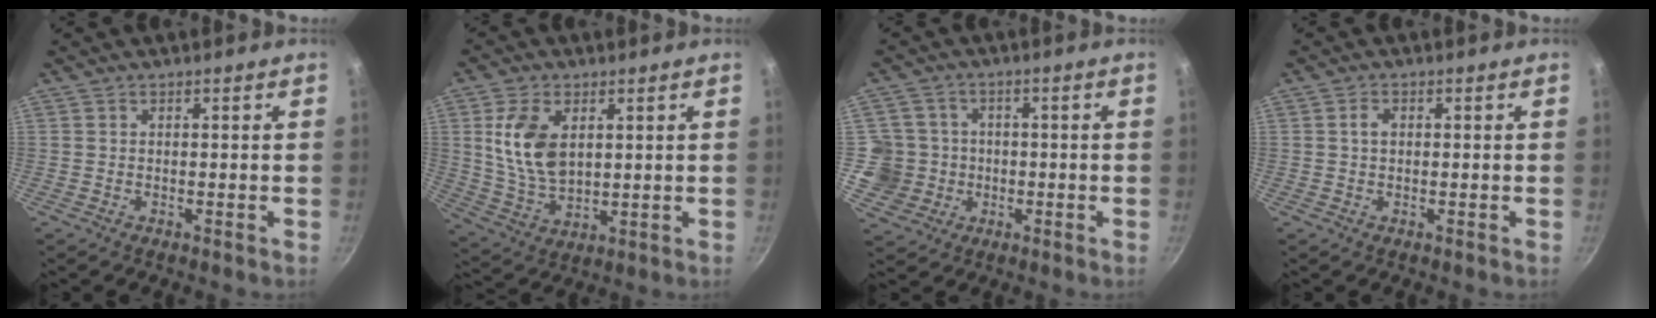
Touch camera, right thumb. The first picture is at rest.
{"total": 11.6, "force": [3.0, 7.1, 8.7], "torque": [-0.155, -0.023, 0.067]}
{"total": 7.9, "force": [-0.8, 7.8, 1.0], "torque": [0.022, 0.013, -0.017]}
{"total": 1.8, "force": [0.3, 1.3, 1.3], "torque": [-0.021, 0.005, 0.004]}